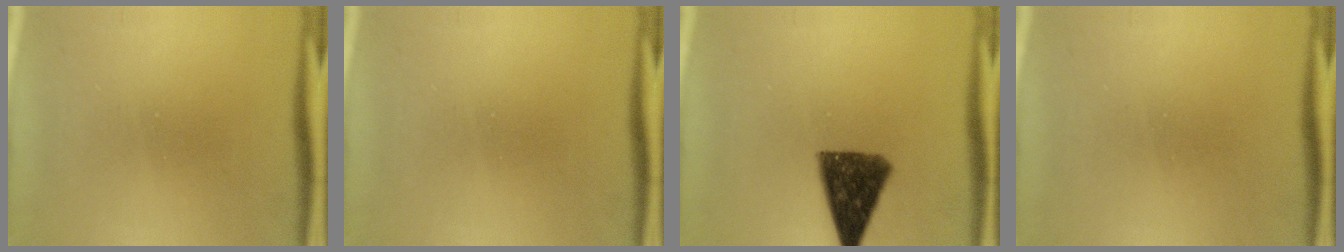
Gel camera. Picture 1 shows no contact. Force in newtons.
{"total": 0.0}
{"total": 10.6}
{"total": 1.6}